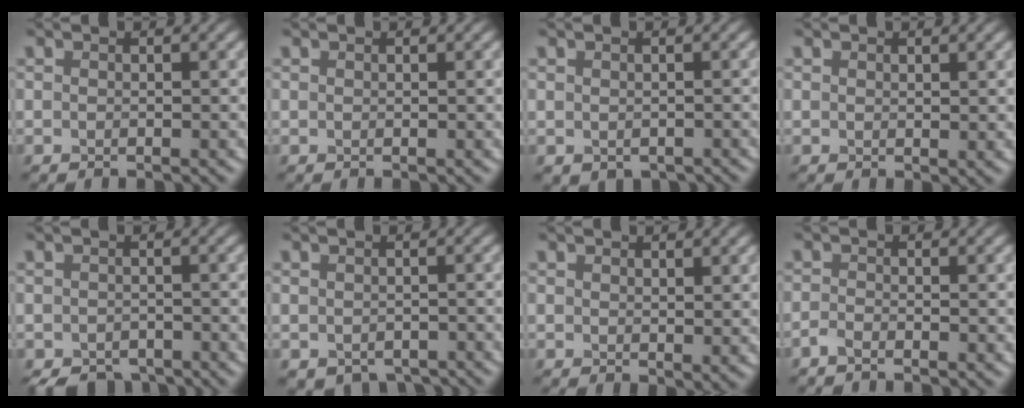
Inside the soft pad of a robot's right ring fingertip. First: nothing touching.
{"total": 0.0}
{"total": 1.3, "force": [-0.7, 0.9, 0.6], "torque": [-0.009, -0.011, -0.007]}
{"total": 0.5, "force": [0.3, 0.3, 0.3], "torque": [-0.003, 0.000, 0.005]}
{"total": 3.4, "force": [-2.8, 1.7, 1.1], "torque": [-0.004, -0.009, -0.045]}
{"total": 2.9, "force": [-2.2, 1.5, 1.1], "torque": [-0.009, -0.013, -0.030]}
{"total": 1.1, "force": [0.7, 0.5, 0.7], "torque": [-0.010, -0.005, 0.017]}
{"total": 1.1, "force": [-0.9, 0.3, 0.5], "torque": [-0.014, -0.001, -0.022]}